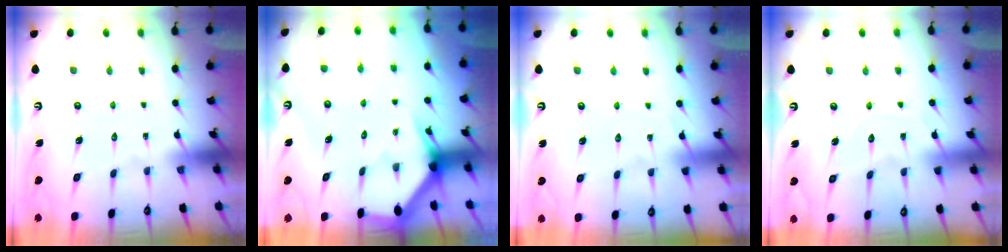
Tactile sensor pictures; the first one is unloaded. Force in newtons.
{"total": 3.2, "press": 3.2, "slide": 0.1}
{"total": 1.9, "press": 1.9, "slide": 0.2}
{"total": 5.3, "press": 5.3, "slide": 0.6}